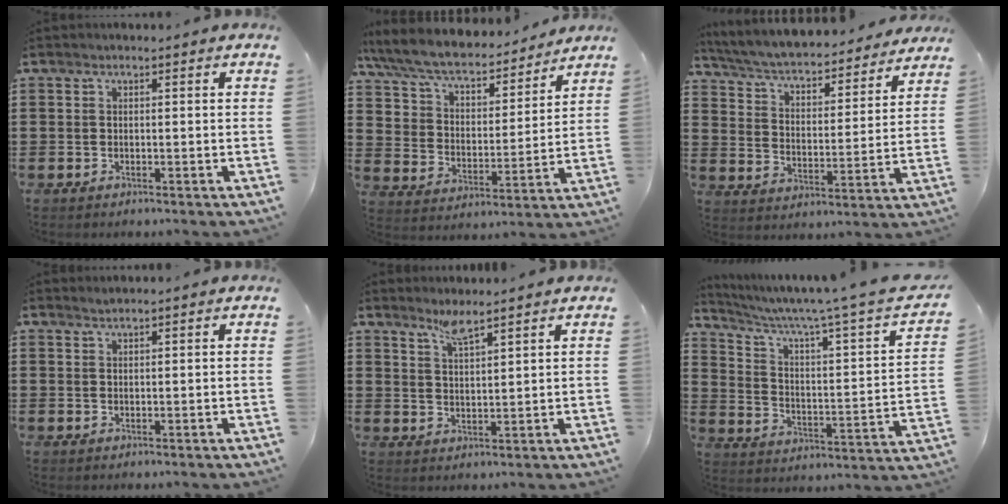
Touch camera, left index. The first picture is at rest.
{"total": 7.2, "force": [6.6, 1.8, 2.4], "torque": [-0.080, -0.042, 0.113]}
{"total": 4.8, "force": [4.6, 0.2, 1.3], "torque": [-0.050, -0.039, 0.071]}
{"total": 0.7, "force": [0.7, -0.1, 0.2], "torque": [-0.004, -0.002, 0.014]}
{"total": 3.4, "force": [3.0, -0.2, 1.5], "torque": [-0.038, -0.006, 0.055]}
{"total": 5.3, "force": [3.8, -0.1, 3.6], "torque": [-0.085, -0.037, 0.055]}